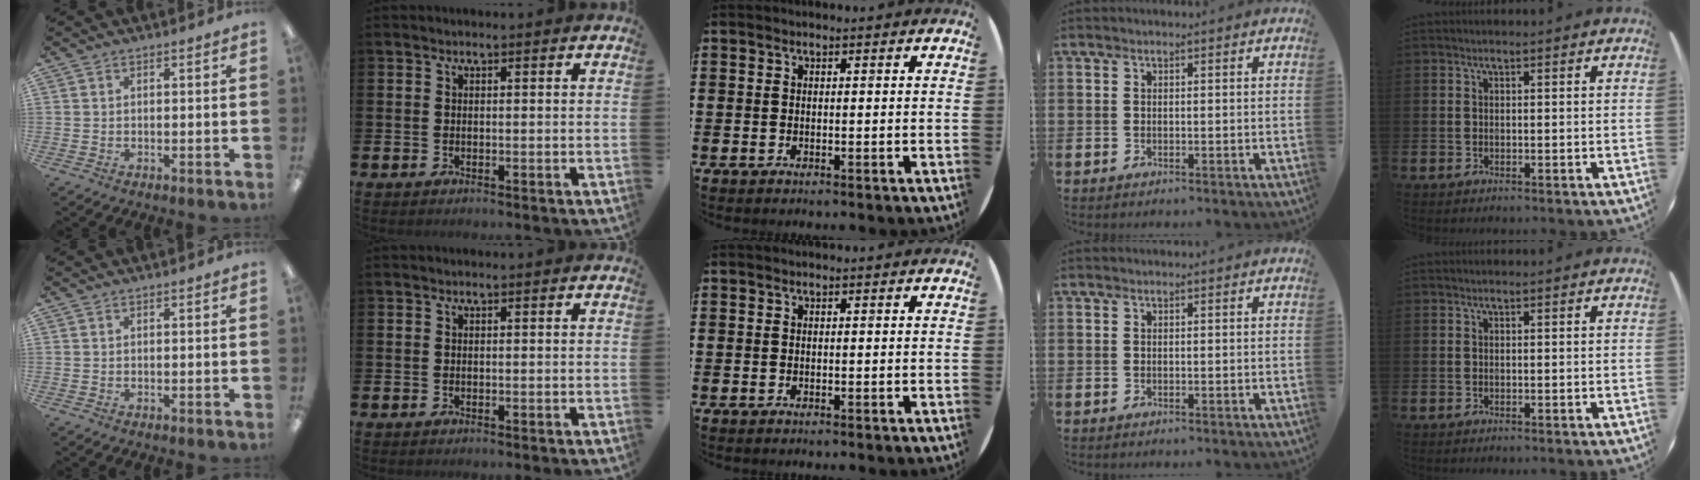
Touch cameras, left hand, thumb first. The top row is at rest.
{}